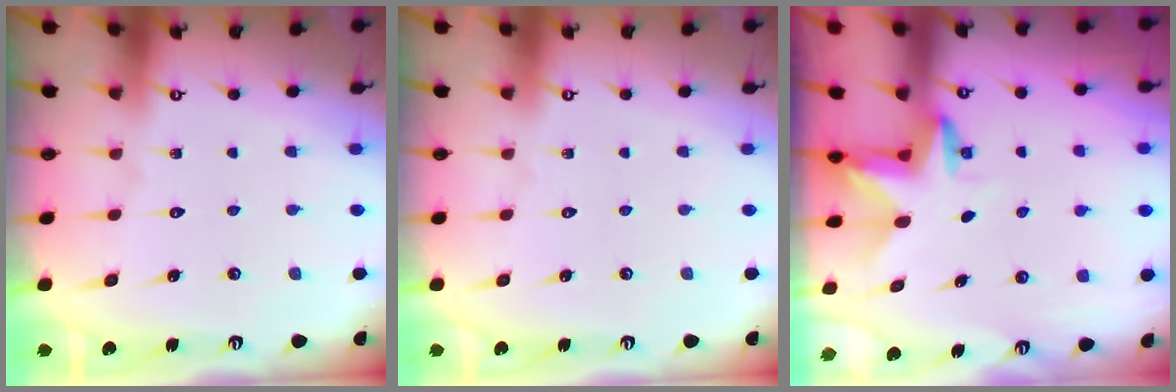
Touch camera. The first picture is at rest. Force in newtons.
{"total": 0.0}
{"total": 3.2, "press": 3.2, "slide": 0.1}